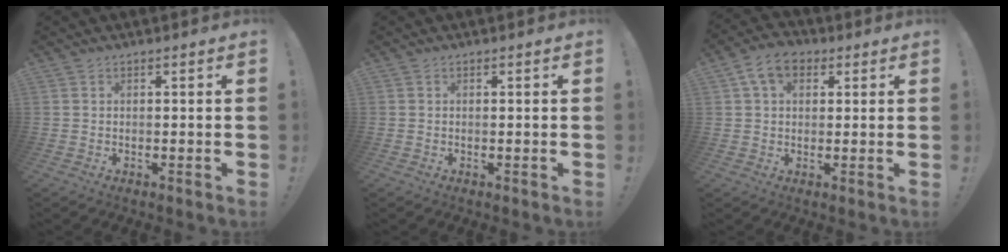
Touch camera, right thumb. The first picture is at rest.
{"total": 0.0}
{"total": 8.3, "force": [3.3, 5.5, 5.2], "torque": [-0.087, 0.006, 0.065]}